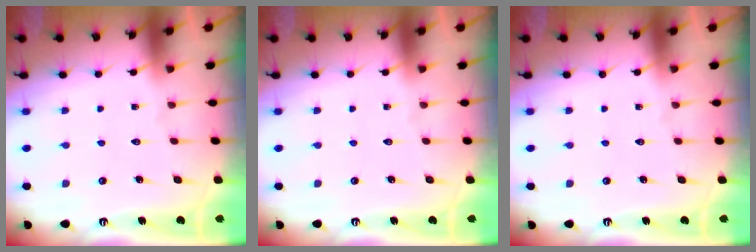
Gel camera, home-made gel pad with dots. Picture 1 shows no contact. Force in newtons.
{"total": 0.0}
{"total": 0.0}